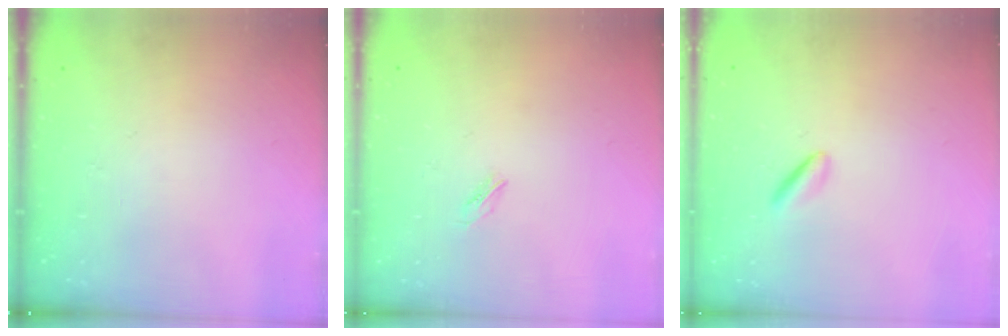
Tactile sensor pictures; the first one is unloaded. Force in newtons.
{"total": 1.7, "press": 1.7, "slide": 0.2}
{"total": 1.8, "press": 1.7, "slide": 0.8}